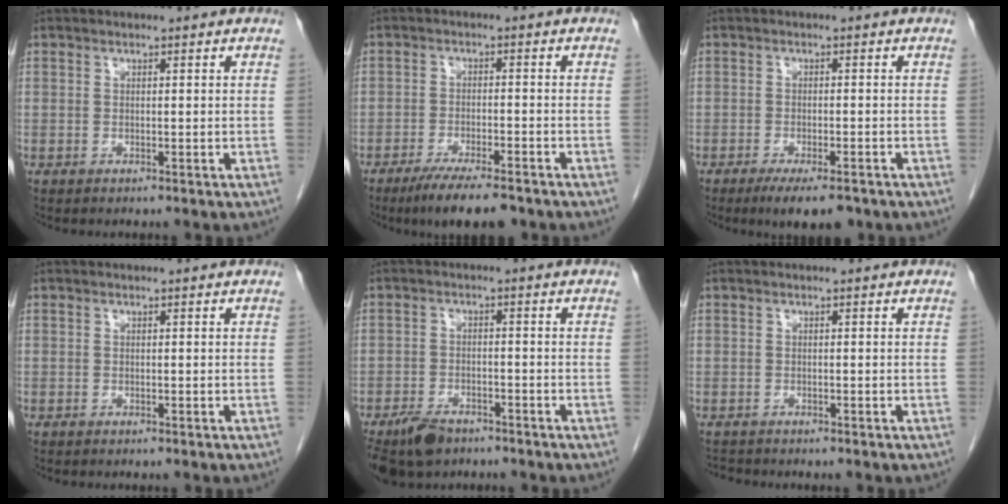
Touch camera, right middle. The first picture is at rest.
{"total": 8.1, "force": [-6.2, 1.5, 4.9], "torque": [-0.076, -0.015, -0.097]}
{"total": 6.3, "force": [-4.6, 1.5, 4.1], "torque": [-0.056, -0.010, -0.067]}
{"total": 0.0}
{"total": 6.9, "force": [-5.2, 3.2, 3.2], "torque": [-0.059, -0.007, -0.089]}
{"total": 1.2, "force": [-1.2, 0.2, -0.2], "torque": [0.000, -0.005, -0.020]}